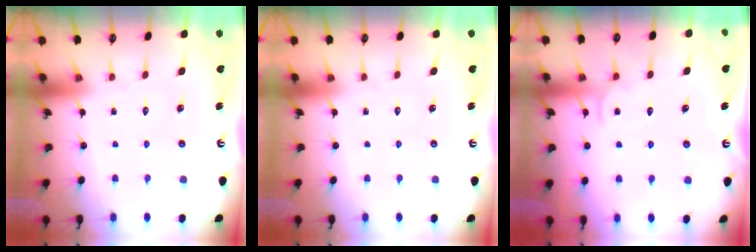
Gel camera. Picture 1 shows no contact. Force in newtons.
{"total": 0.0}
{"total": 5.2, "press": 5.2, "slide": 0.5}